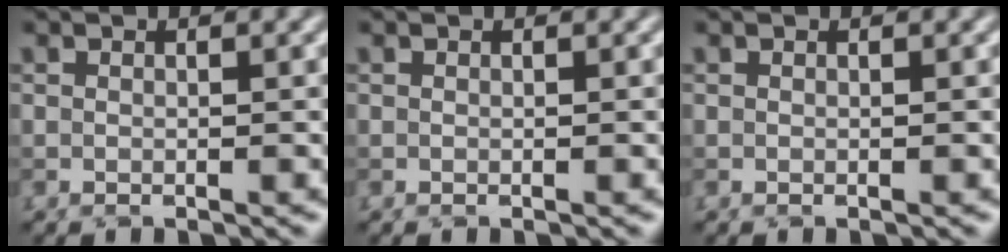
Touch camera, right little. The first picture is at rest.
{"total": 0.0}
{"total": 0.0}